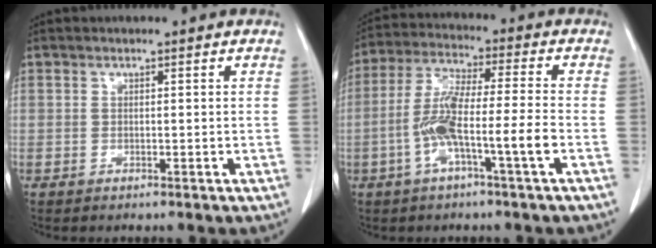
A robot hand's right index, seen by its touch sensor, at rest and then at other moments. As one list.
[{"total": 10.1, "force": [-3.2, 0.0, 9.5], "torque": [-0.190, 0.011, -0.062]}]